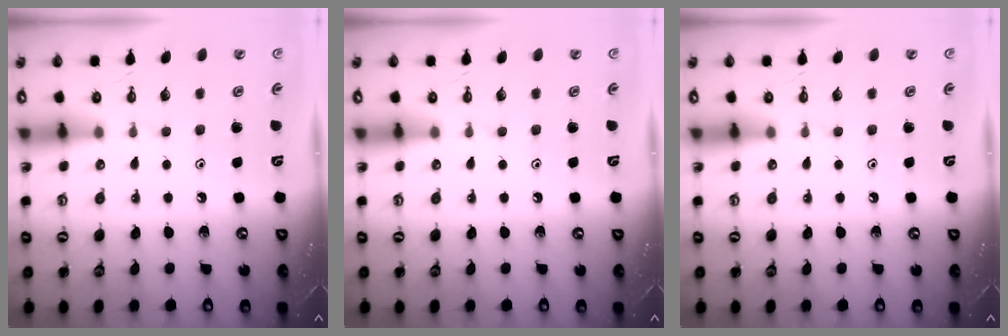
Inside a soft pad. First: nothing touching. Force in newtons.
{"total": 0.0}
{"total": 0.0}